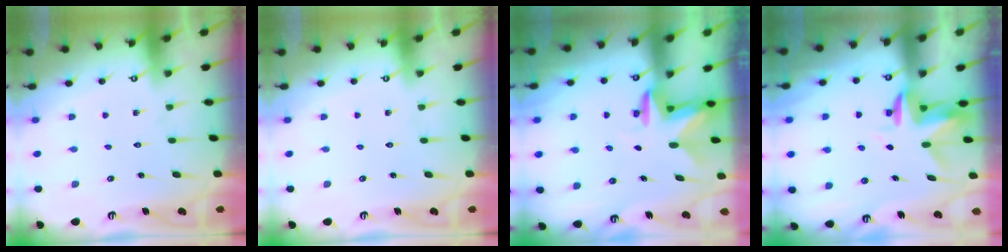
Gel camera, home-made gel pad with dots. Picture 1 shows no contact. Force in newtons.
{"total": 0.0}
{"total": 2.8, "press": 2.7, "slide": 0.6}
{"total": 3.3, "press": 3.3, "slide": 0.4}